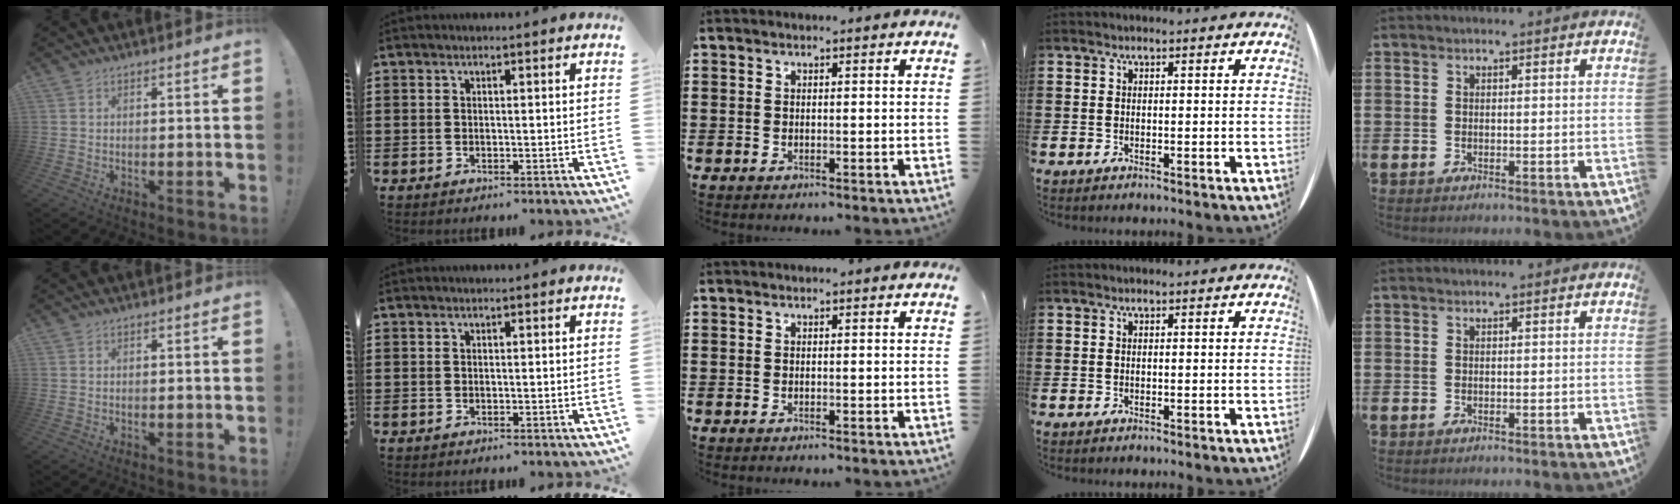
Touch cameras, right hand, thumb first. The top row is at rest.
{}